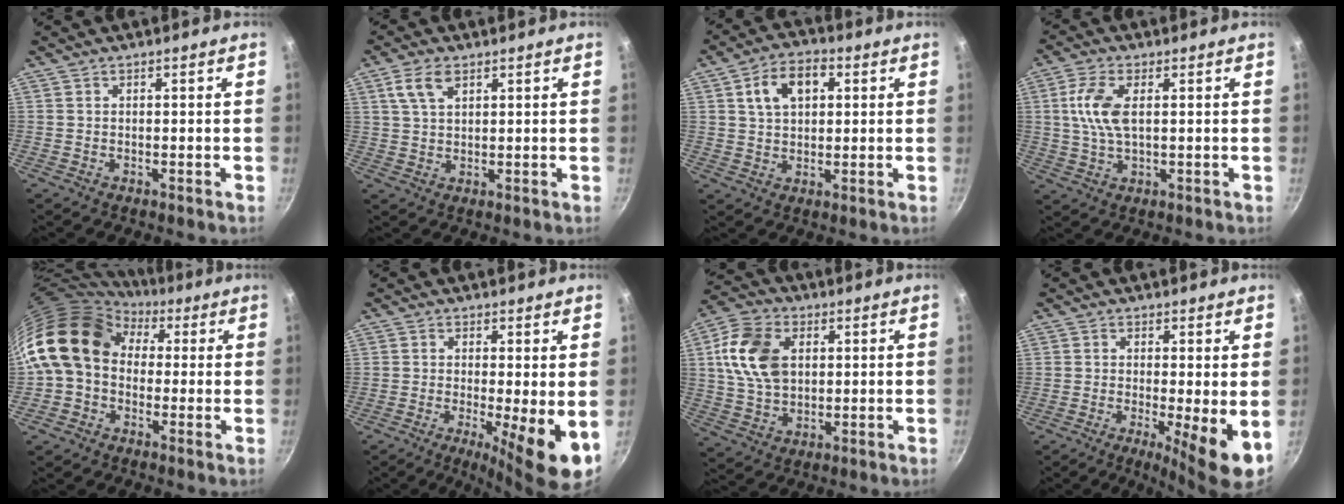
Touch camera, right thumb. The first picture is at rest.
{"total": 5.2, "force": [2.5, 2.7, 3.6], "torque": [-0.065, 0.000, 0.051]}
{"total": 9.2, "force": [2.7, 6.0, 6.4], "torque": [-0.088, 0.010, 0.041]}
{"total": 7.6, "force": [1.4, 3.5, 6.6], "torque": [-0.138, 0.006, 0.025]}
{"total": 14.0, "force": [2.7, 10.8, 8.6], "torque": [-0.127, 0.025, 0.026]}
{"total": 9.5, "force": [-1.5, 1.7, 9.2], "torque": [-0.135, -0.010, -0.021]}
{"total": 13.2, "force": [2.8, 9.1, 9.2], "torque": [-0.158, 0.003, 0.047]}
{"total": 8.1, "force": [-1.2, 1.3, 7.9], "torque": [-0.117, -0.012, -0.016]}